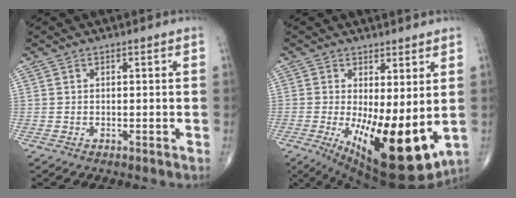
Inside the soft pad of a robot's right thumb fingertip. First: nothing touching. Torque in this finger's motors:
{"motor_torque": [1.59, 3.42, 0.27, -0.18, 0.53]}